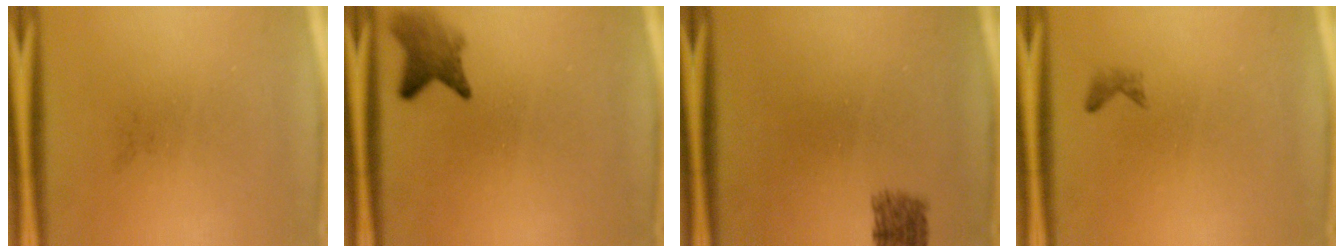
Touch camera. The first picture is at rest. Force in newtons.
{"total": 3.4}
{"total": 2.5}
{"total": 0.7}